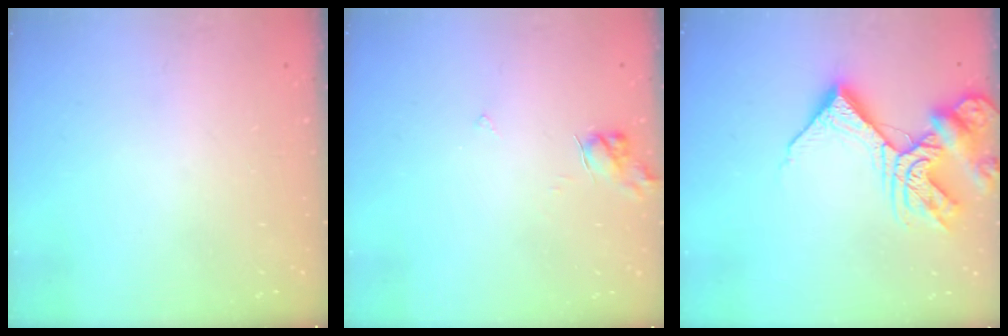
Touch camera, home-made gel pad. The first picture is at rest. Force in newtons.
{"total": 5.1, "press": 5.1, "slide": 0.4}
{"total": 16.0, "press": 15.9, "slide": 1.8}